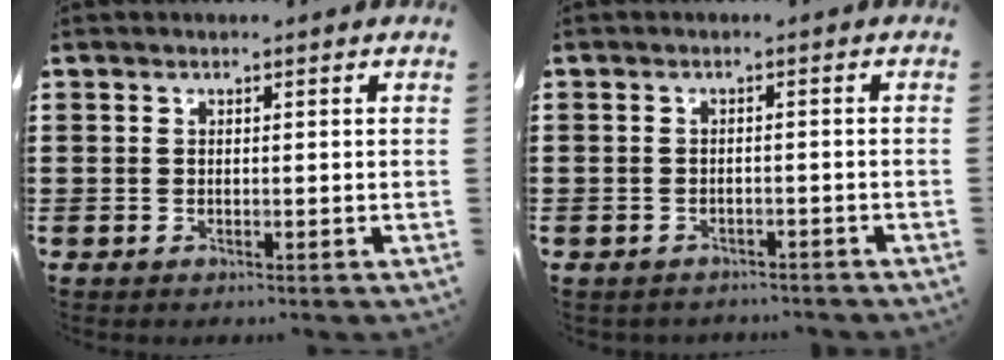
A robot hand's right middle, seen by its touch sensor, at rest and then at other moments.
{"total": 1.5, "force": [-1.5, 0.3, -0.1], "torque": [-0.004, -0.002, -0.032]}